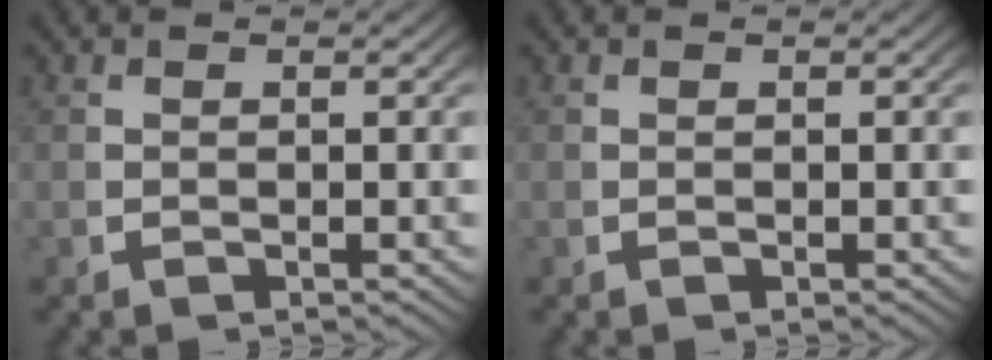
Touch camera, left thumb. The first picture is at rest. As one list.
[{"total": 0.0}]